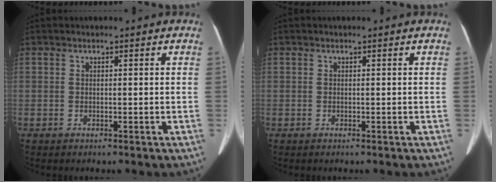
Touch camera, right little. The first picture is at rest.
{"total": 0.0}